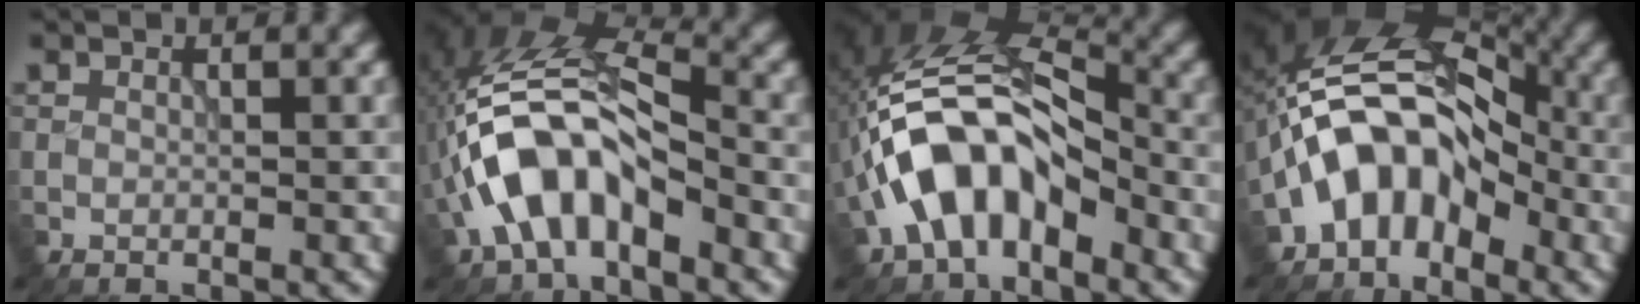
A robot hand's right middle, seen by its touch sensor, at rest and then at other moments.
{"total": 8.4, "force": [-3.2, 4.2, 6.6], "torque": [-0.130, 0.017, -0.059]}
{"total": 9.8, "force": [-3.5, 5.1, 7.6], "torque": [-0.141, 0.022, -0.070]}
{"total": 8.9, "force": [-3.4, 5.4, 6.2], "torque": [-0.094, 0.027, -0.077]}